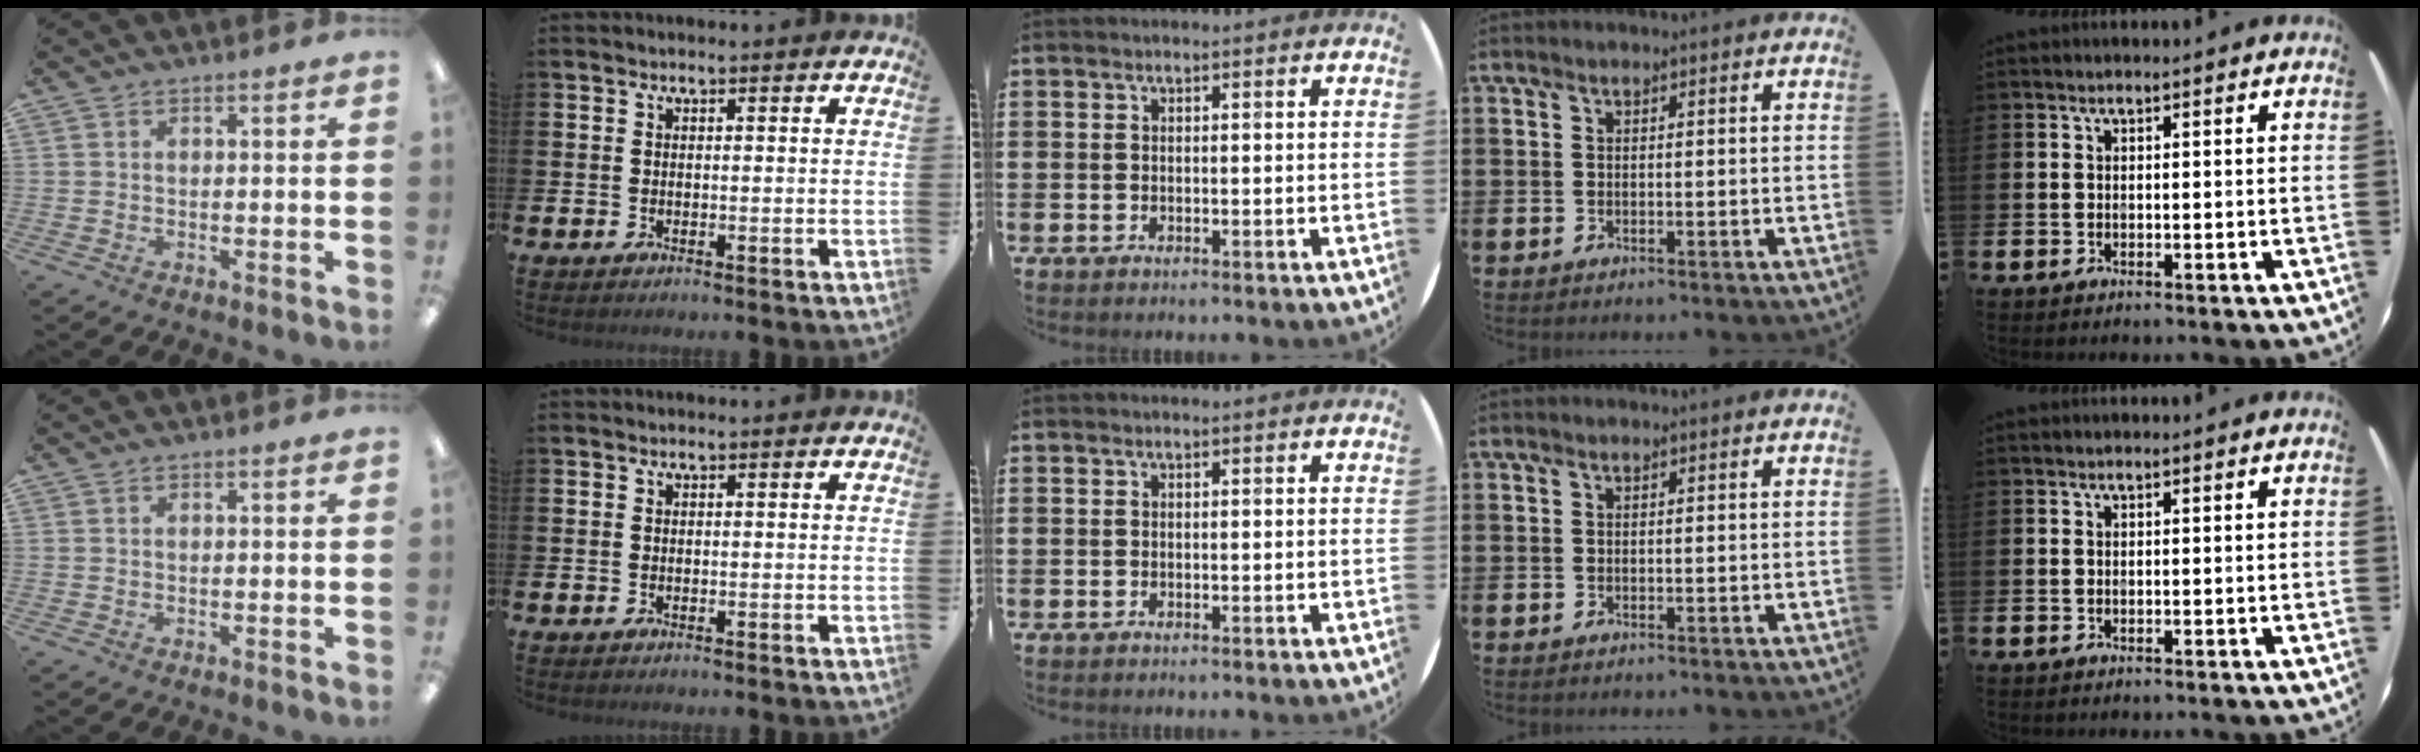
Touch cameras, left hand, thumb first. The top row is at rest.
{}